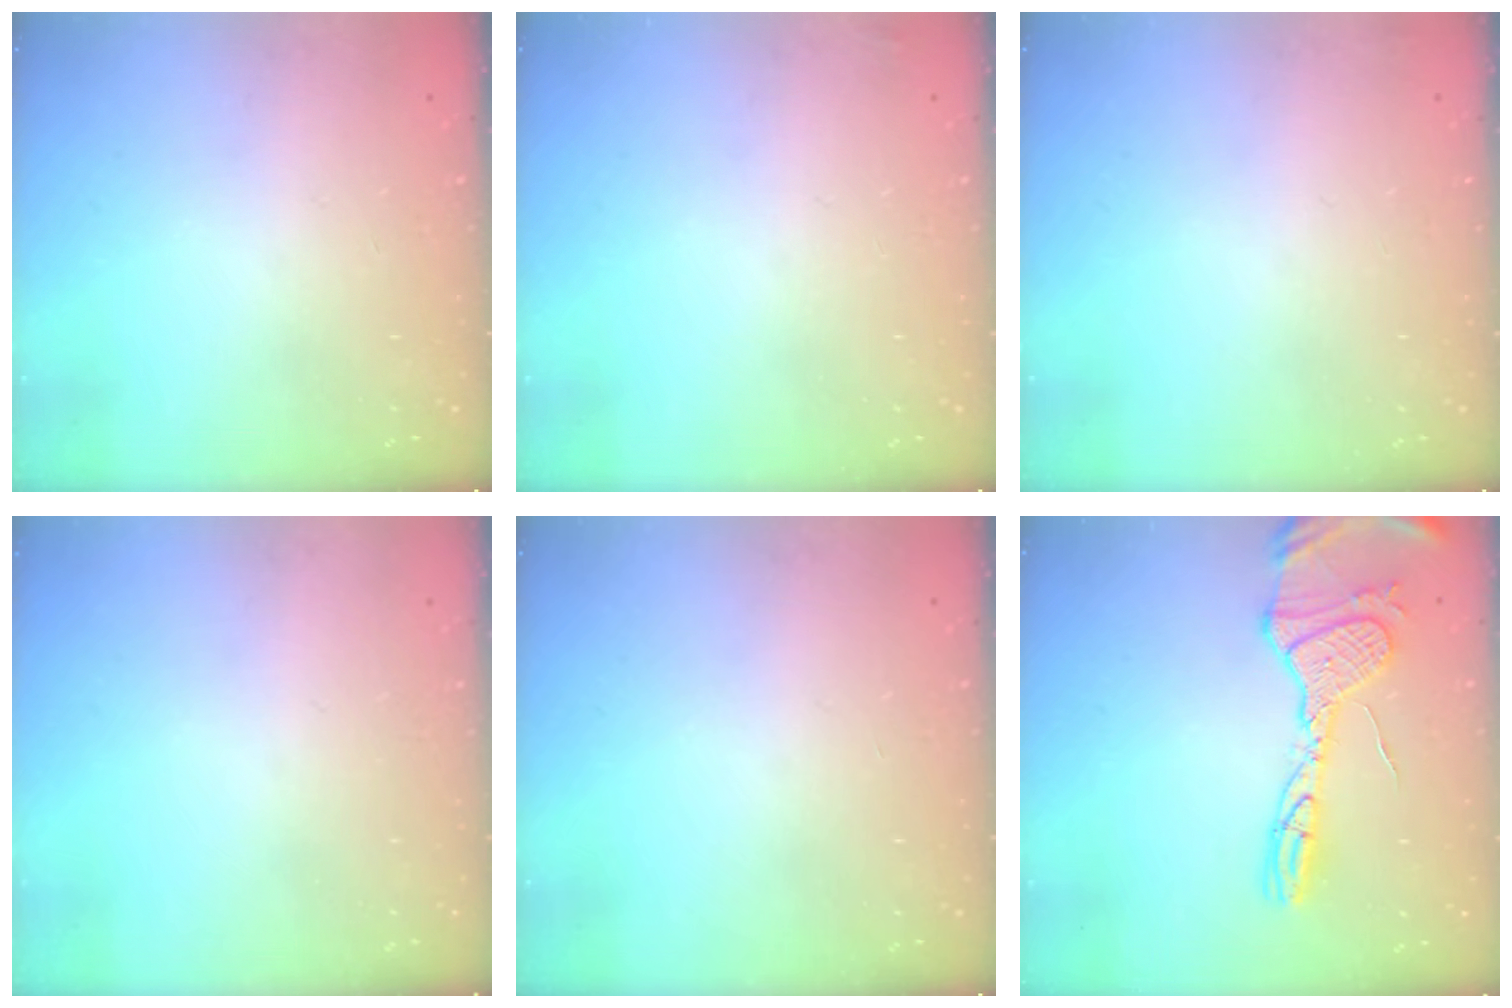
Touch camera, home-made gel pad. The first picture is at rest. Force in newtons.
{"total": 2.3, "press": 2.2, "slide": 0.8}
{"total": 2.8, "press": 2.2, "slide": 1.7}
{"total": 0.0}
{"total": 0.0}
{"total": 17.0, "press": 17.0, "slide": 1.6}